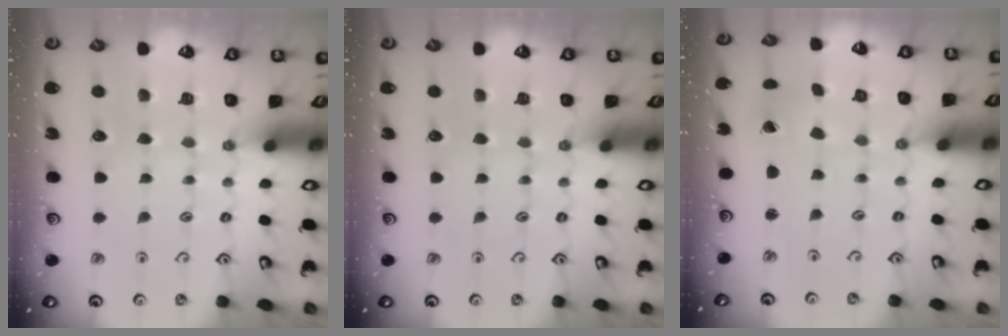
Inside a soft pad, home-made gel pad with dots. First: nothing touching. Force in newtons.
{"total": 0.0}
{"total": 1.4, "press": 1.4, "slide": 0.3}